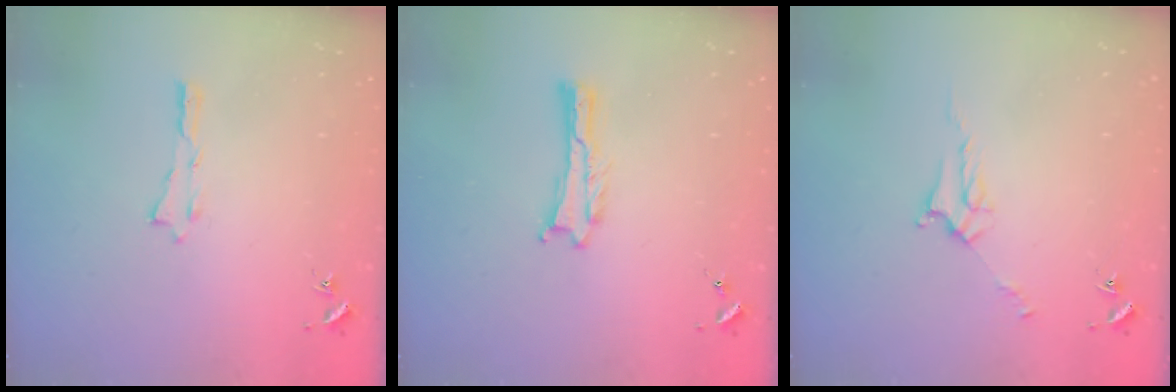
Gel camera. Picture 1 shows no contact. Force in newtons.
{"total": 0.0}
{"total": 3.5, "press": 3.5, "slide": 0.3}